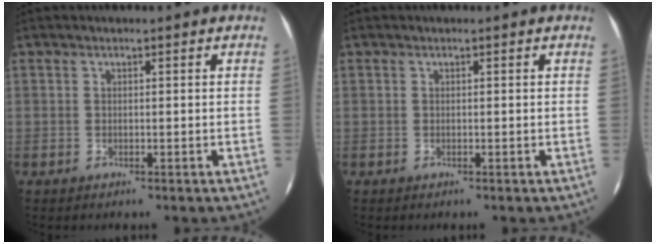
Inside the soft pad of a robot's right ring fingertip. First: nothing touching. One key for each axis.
{"total": 0.0}